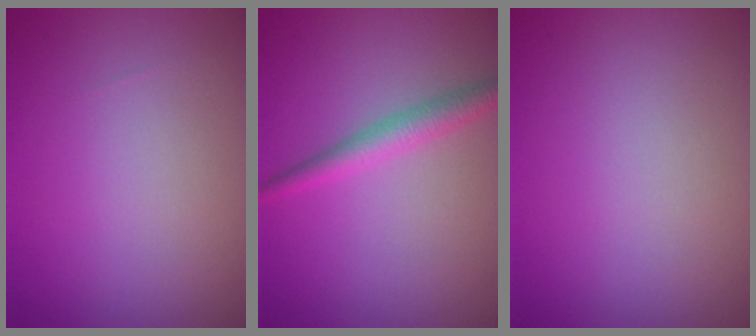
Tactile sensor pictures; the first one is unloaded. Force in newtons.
{"total": 2.3, "press": 2.3, "slide": 0.0}
{"total": 0.0}